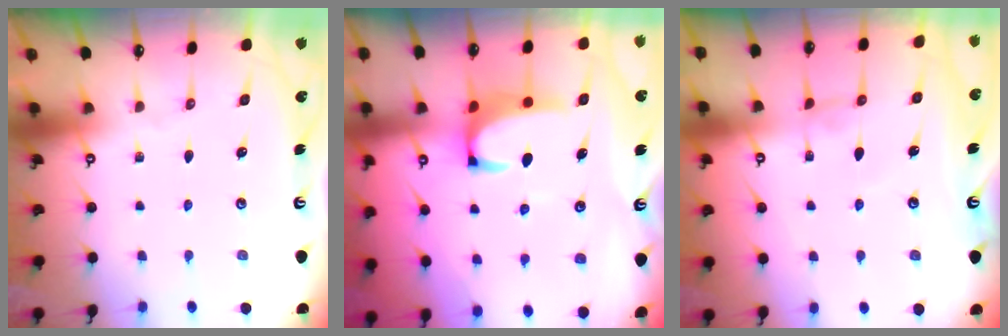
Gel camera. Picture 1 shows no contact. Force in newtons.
{"total": 3.1, "press": 2.9, "slide": 1.1}
{"total": 0.8, "press": 0.6, "slide": 0.5}